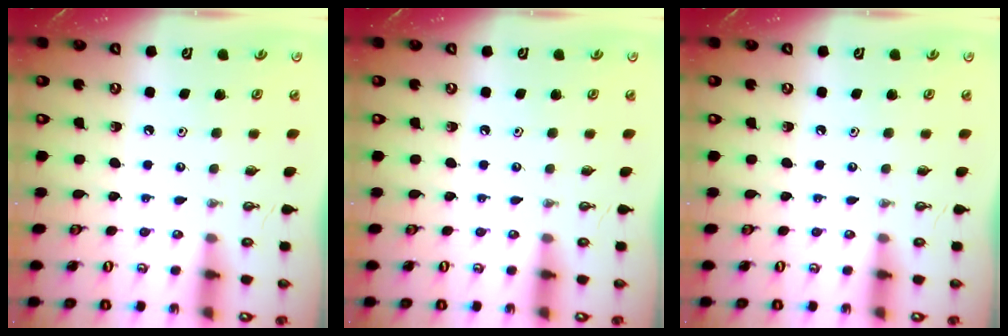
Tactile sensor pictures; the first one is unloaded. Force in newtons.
{"total": 0.0}
{"total": 0.0}